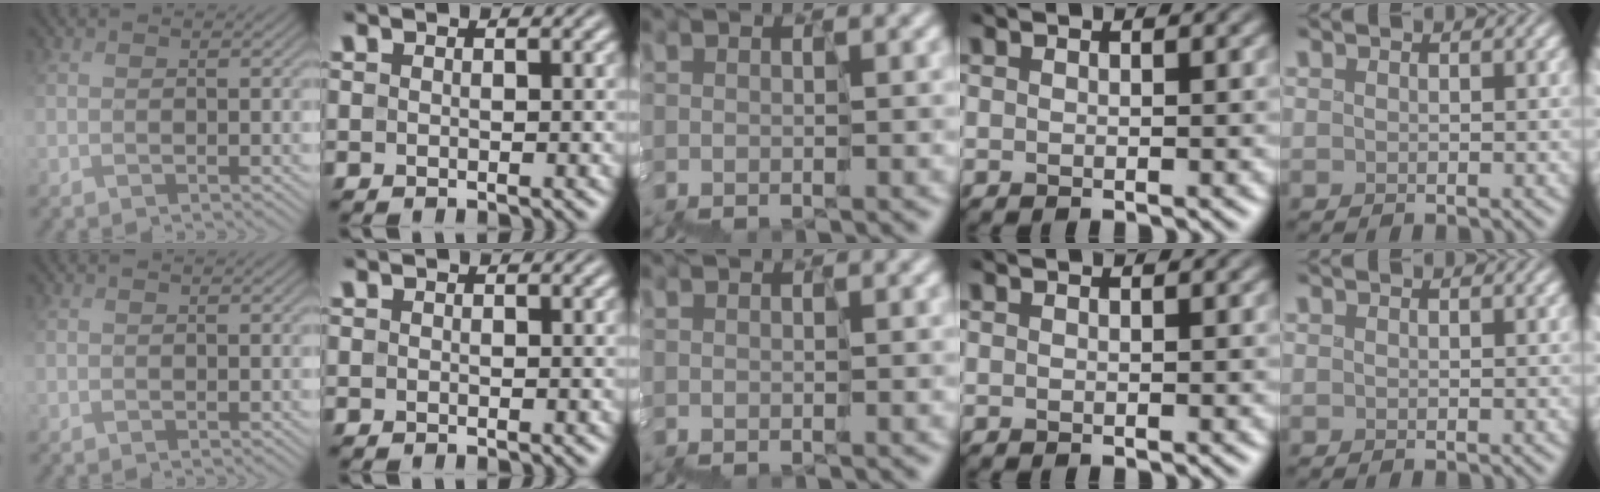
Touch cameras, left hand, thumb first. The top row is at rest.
{}